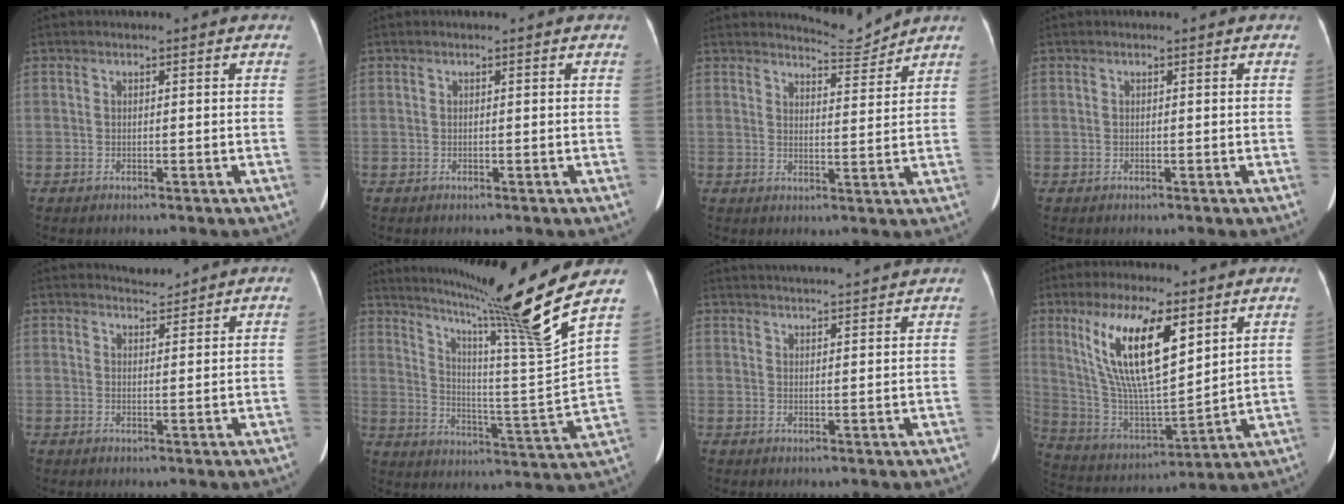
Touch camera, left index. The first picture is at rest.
{"total": 0.0}
{"total": 3.9, "force": [3.9, -0.6, -0.7], "torque": [0.001, -0.020, 0.062]}
{"total": 0.0}
{"total": 1.8, "force": [1.7, -0.1, -0.4], "torque": [-0.001, -0.002, 0.032]}
{"total": 17.9, "force": [14.0, -4.4, 10.2], "torque": [-0.165, -0.061, 0.208]}
{"total": 11.5, "force": [10.9, 0.4, 3.8], "torque": [-0.061, 0.027, 0.144]}
{"total": 15.9, "force": [7.1, 4.1, 13.6], "torque": [-0.273, 0.003, 0.137]}